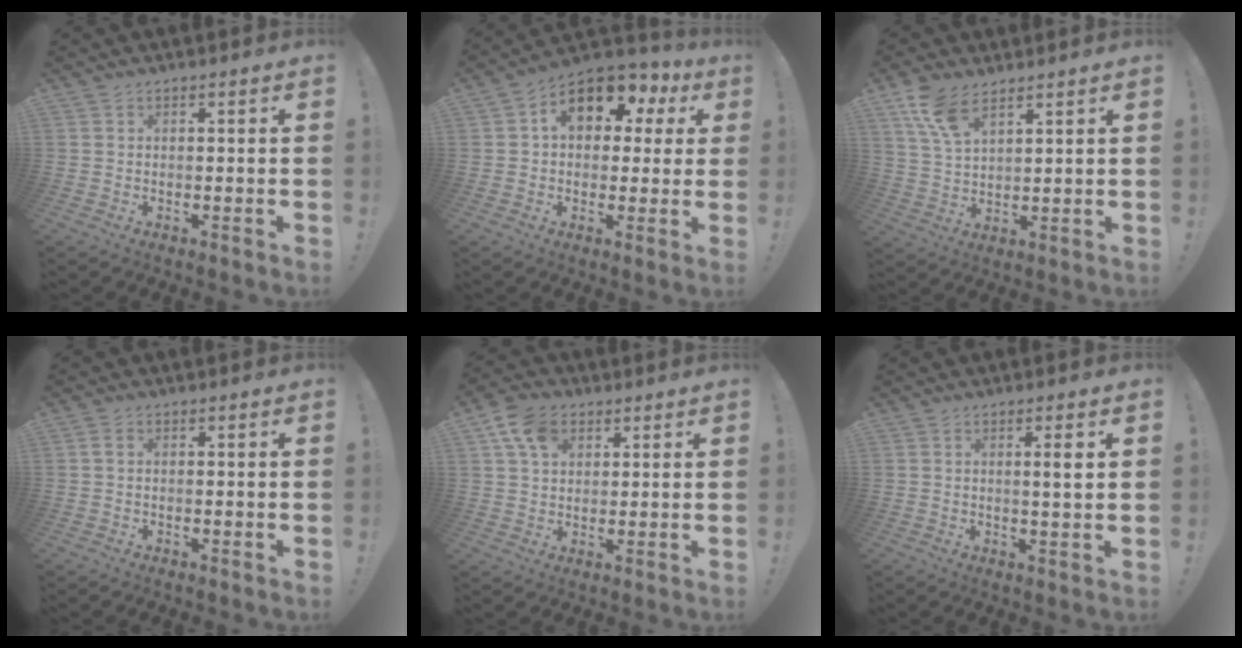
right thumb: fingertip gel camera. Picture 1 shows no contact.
{"total": 12.6, "force": [4.6, 8.1, 8.4], "torque": [-0.120, -0.014, 0.080]}
{"total": 9.6, "force": [6.6, 4.1, 5.6], "torque": [-0.100, -0.030, 0.125]}
{"total": 1.1, "force": [0.0, 0.8, 0.8], "torque": [-0.018, 0.005, 0.000]}
{"total": 10.6, "force": [4.8, 7.6, 5.6], "torque": [-0.092, -0.007, 0.095]}
{"total": 4.1, "force": [1.1, -0.1, 3.9], "torque": [-0.061, -0.008, 0.011]}